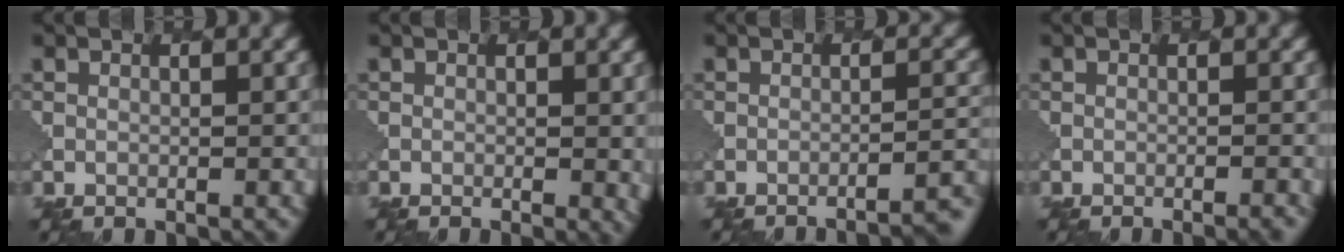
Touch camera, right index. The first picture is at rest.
{"total": 2.4, "force": [-0.2, 1.2, 2.1], "torque": [-0.016, -0.003, 0.000]}
{"total": 4.9, "force": [-4.4, 0.7, 2.0], "torque": [-0.014, 0.018, -0.061]}
{"total": 1.5, "force": [-1.0, 0.4, 1.0], "torque": [0.000, 0.009, -0.017]}